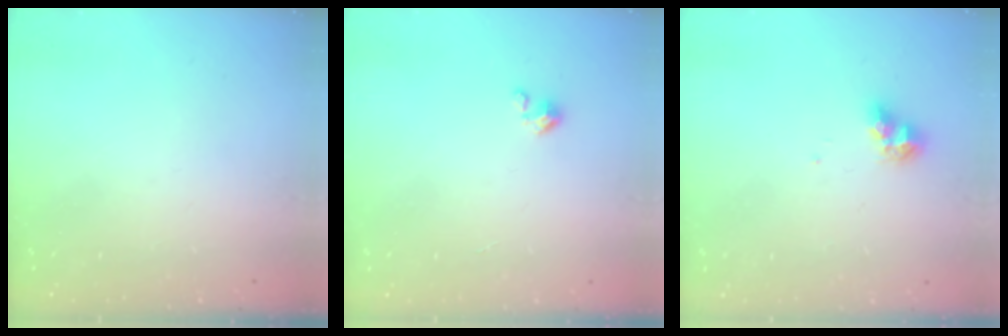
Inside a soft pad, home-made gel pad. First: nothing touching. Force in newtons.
{"total": 2.2, "press": 2.1, "slide": 0.3}
{"total": 6.7, "press": 6.7, "slide": 0.2}